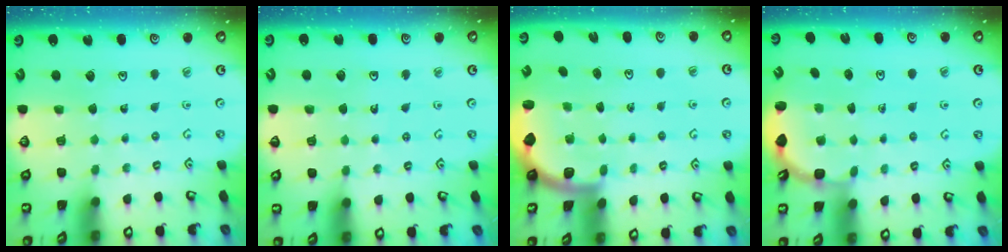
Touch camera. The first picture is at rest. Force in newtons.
{"total": 2.9, "press": 2.6, "slide": 1.1}
{"total": 1.9, "press": 1.8, "slide": 0.5}
{"total": 3.8, "press": 3.3, "slide": 2.1}